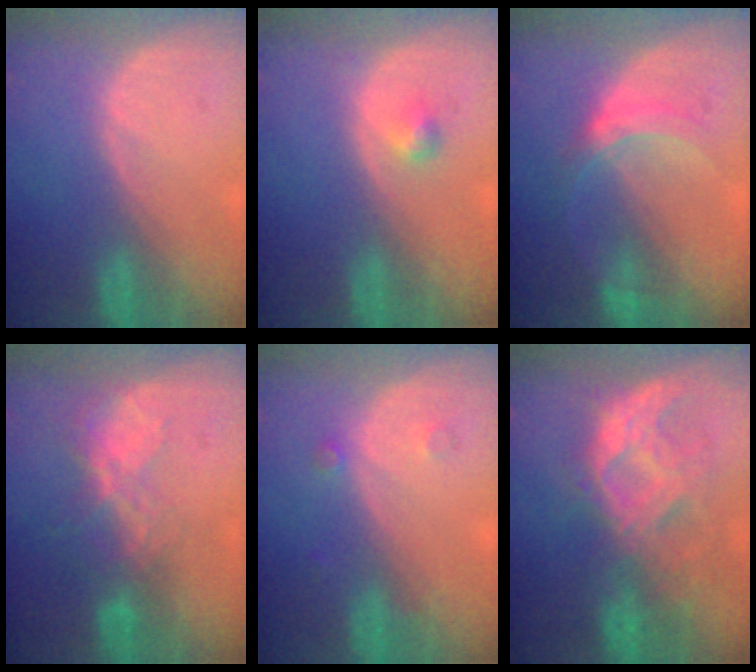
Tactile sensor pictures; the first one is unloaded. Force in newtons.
{"total": 1.7, "press": 1.7, "slide": 0.2}
{"total": 5.2, "press": 5.0, "slide": 1.4}
{"total": 6.5, "press": 5.7, "slide": 3.2}
{"total": 1.5, "press": 1.5, "slide": 0.1}
{"total": 9.5, "press": 8.9, "slide": 3.5}